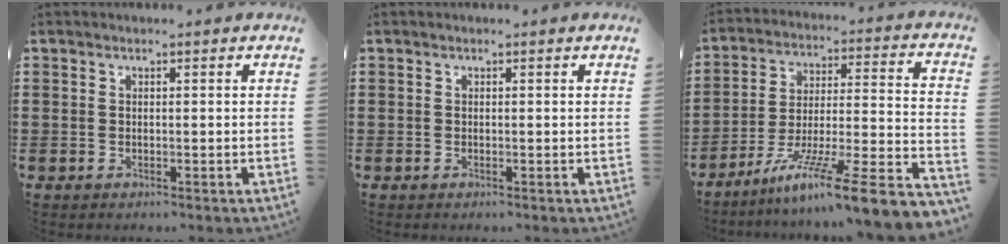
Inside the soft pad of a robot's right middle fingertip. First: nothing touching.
{"total": 0.0}
{"total": 11.3, "force": [-8.1, -0.2, 7.8], "torque": [-0.117, -0.002, -0.150]}